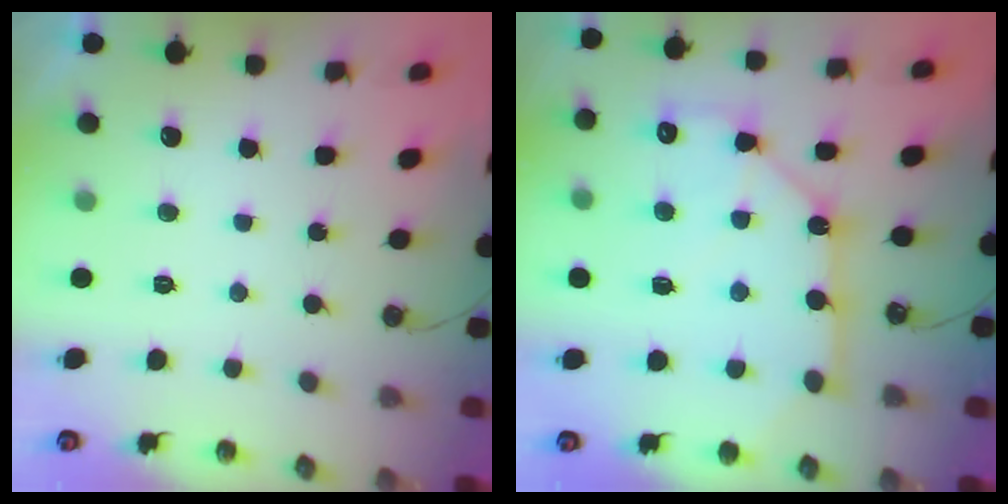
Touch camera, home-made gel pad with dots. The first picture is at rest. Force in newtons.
{"total": 14.0, "press": 14.0, "slide": 0.6}